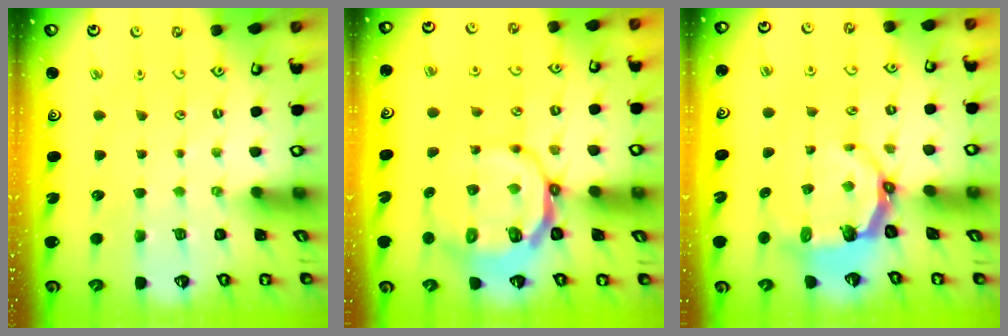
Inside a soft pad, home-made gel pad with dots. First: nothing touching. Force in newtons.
{"total": 10.1, "press": 9.4, "slide": 3.6}
{"total": 6.3, "press": 4.8, "slide": 4.1}